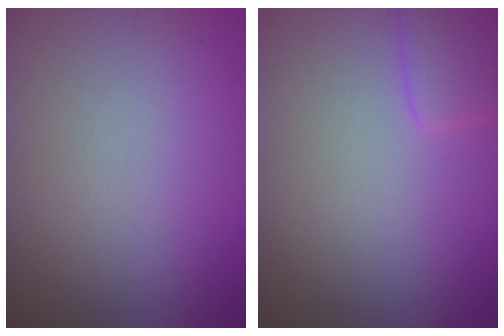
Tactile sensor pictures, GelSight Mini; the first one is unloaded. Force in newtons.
{"total": 2.6, "press": 2.6, "slide": 0.2}